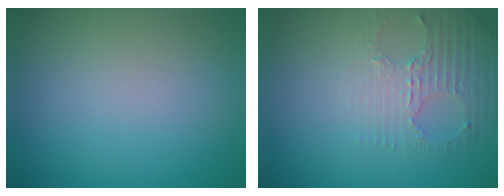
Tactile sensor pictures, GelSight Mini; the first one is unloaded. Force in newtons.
{"total": 2.9, "press": 2.3, "slide": 1.8}